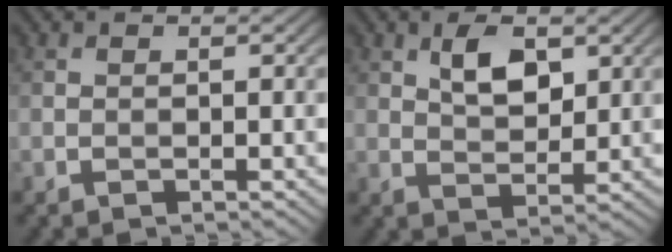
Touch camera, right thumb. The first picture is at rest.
{"total": 4.8, "force": [2.0, 2.5, 3.5], "torque": [-0.071, -0.001, 0.039]}